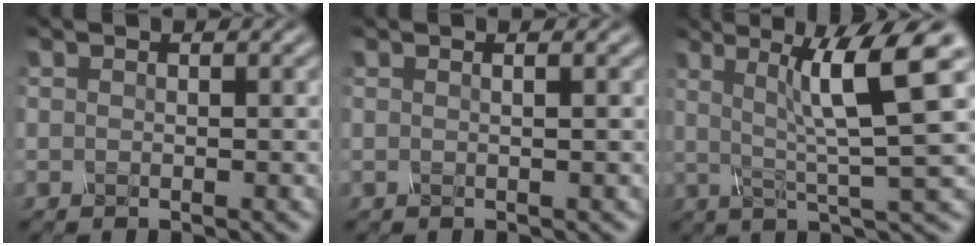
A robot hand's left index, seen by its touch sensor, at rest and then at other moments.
{"total": 1.1, "force": [0.4, 0.5, 1.0], "torque": [-0.007, 0.003, -0.006]}
{"total": 8.4, "force": [2.4, 1.1, 8.0], "torque": [-0.124, 0.013, 0.042]}